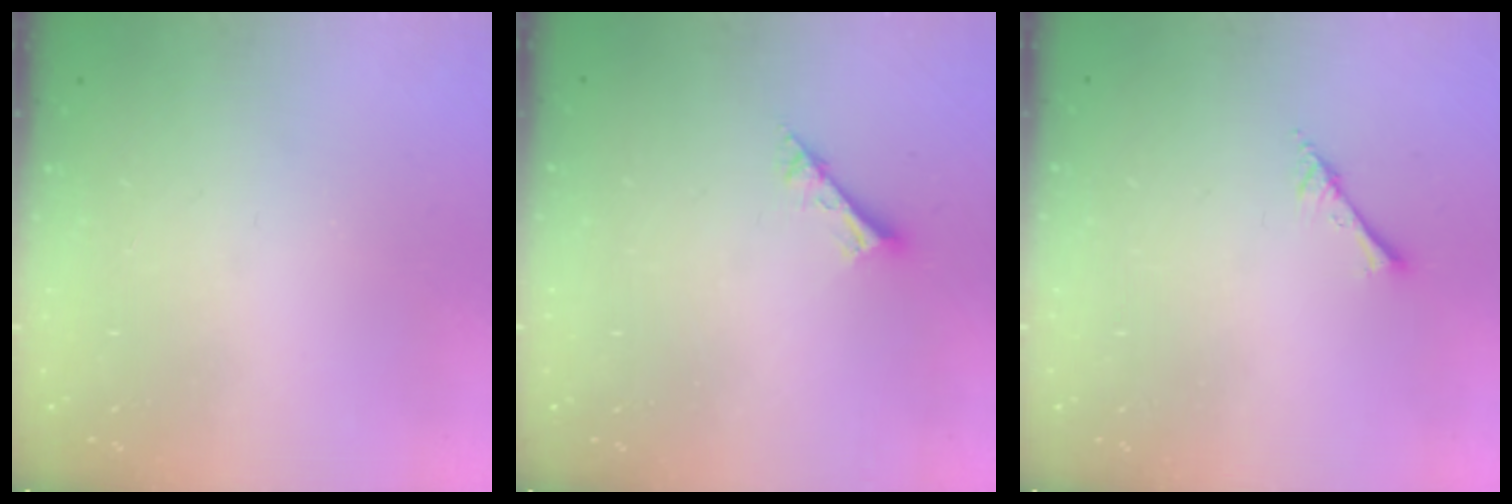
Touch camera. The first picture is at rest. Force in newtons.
{"total": 2.4, "press": 2.4, "slide": 0.1}
{"total": 3.6, "press": 3.6, "slide": 0.4}